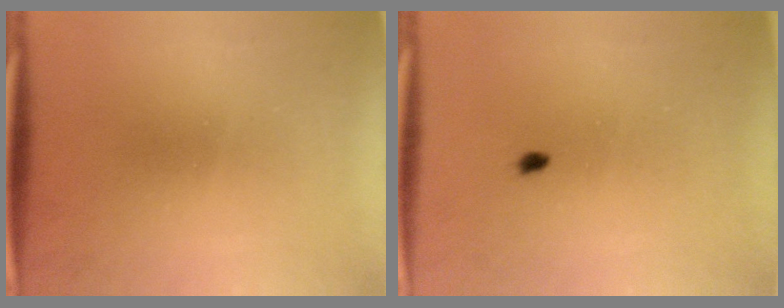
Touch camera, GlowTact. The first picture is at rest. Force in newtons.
{"total": 1.4}